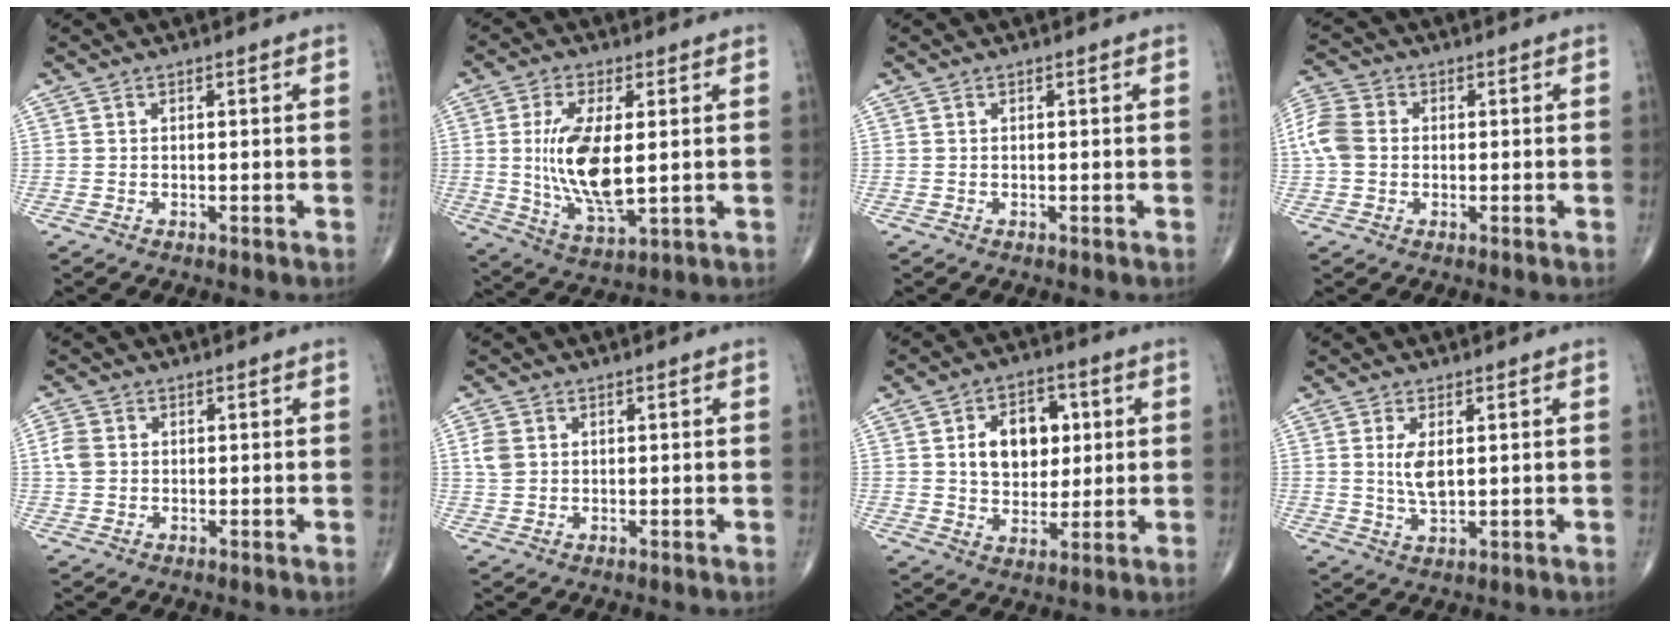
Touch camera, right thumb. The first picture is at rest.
{"total": 13.4, "force": [0.8, 5.5, 12.2], "torque": [-0.239, -0.021, 0.024]}
{"total": 0.0}
{"total": 8.0, "force": [0.1, 6.3, 4.9], "torque": [-0.111, 0.019, -0.006]}
{"total": 3.6, "force": [0.4, 2.9, 2.0], "torque": [-0.045, 0.006, 0.004]}
{"total": 3.6, "force": [0.8, 2.8, 2.0], "torque": [-0.039, 0.003, 0.016]}
{"total": 11.9, "force": [2.4, 8.5, 8.1], "torque": [-0.083, 0.000, 0.042]}
{"total": 4.6, "force": [1.0, 2.0, 4.1], "torque": [-0.079, -0.012, 0.025]}